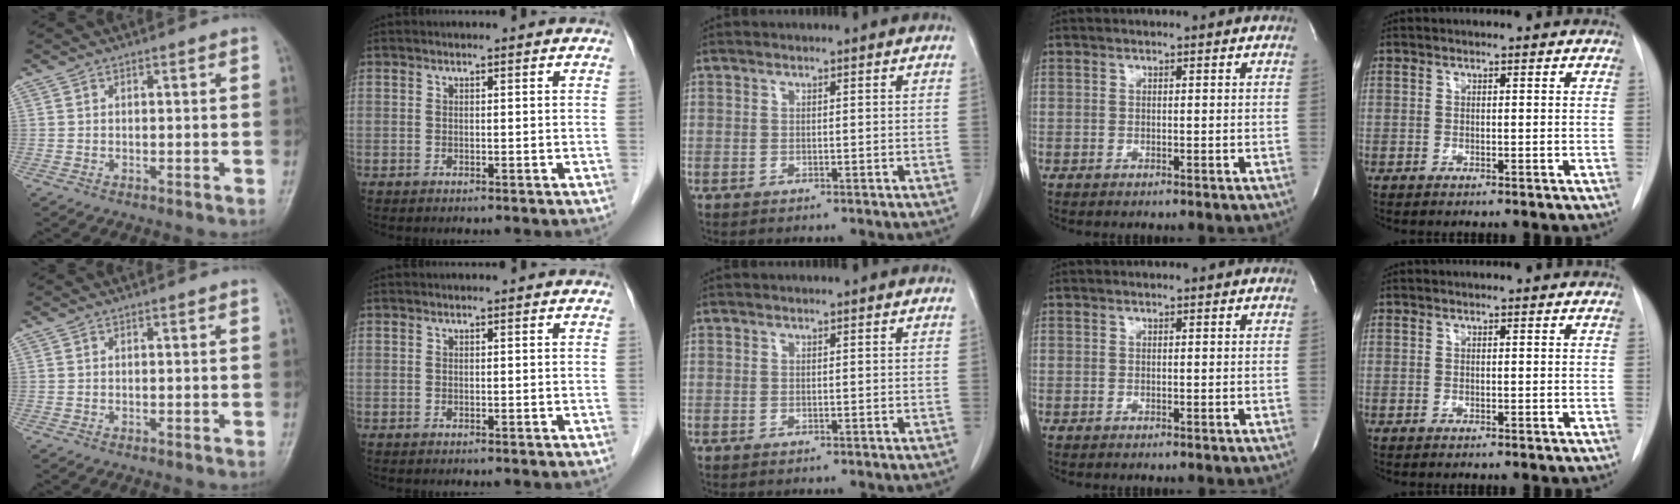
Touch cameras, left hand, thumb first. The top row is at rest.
{}